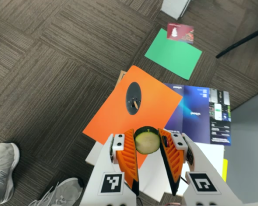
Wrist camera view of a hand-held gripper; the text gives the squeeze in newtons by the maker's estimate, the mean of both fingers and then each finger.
{"total": 8.7, "left": 8.8, "right": 8.7}